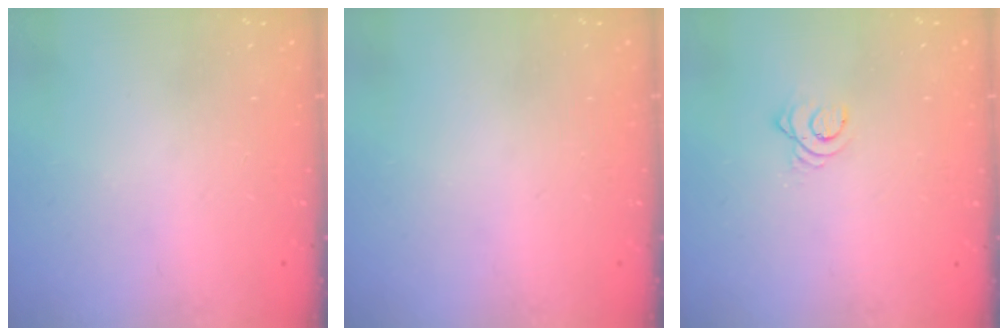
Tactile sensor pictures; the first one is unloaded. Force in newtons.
{"total": 0.0}
{"total": 2.2, "press": 2.2, "slide": 0.3}